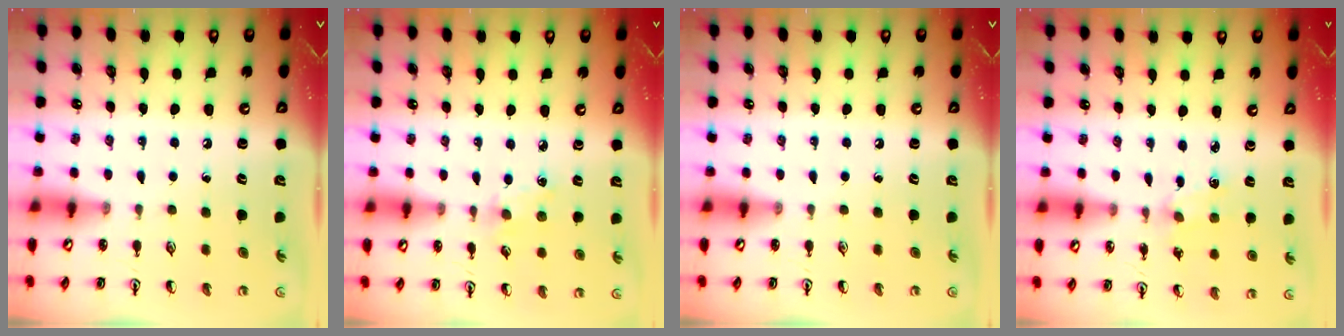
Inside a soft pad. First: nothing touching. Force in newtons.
{"total": 3.5, "press": 3.4, "slide": 0.5}
{"total": 0.0}
{"total": 2.7, "press": 2.7, "slide": 0.3}